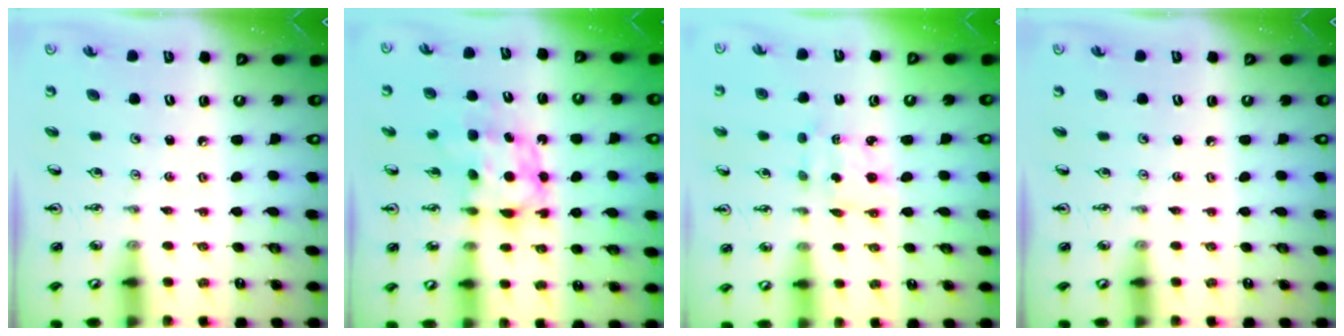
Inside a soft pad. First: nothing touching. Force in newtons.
{"total": 7.7, "press": 7.7, "slide": 0.6}
{"total": 2.1, "press": 2.0, "slide": 0.8}
{"total": 0.0}